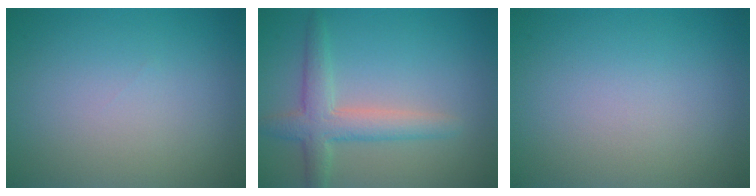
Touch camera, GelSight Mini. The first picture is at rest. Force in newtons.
{"total": 3.7, "press": 3.7, "slide": 0.1}
{"total": 0.0}